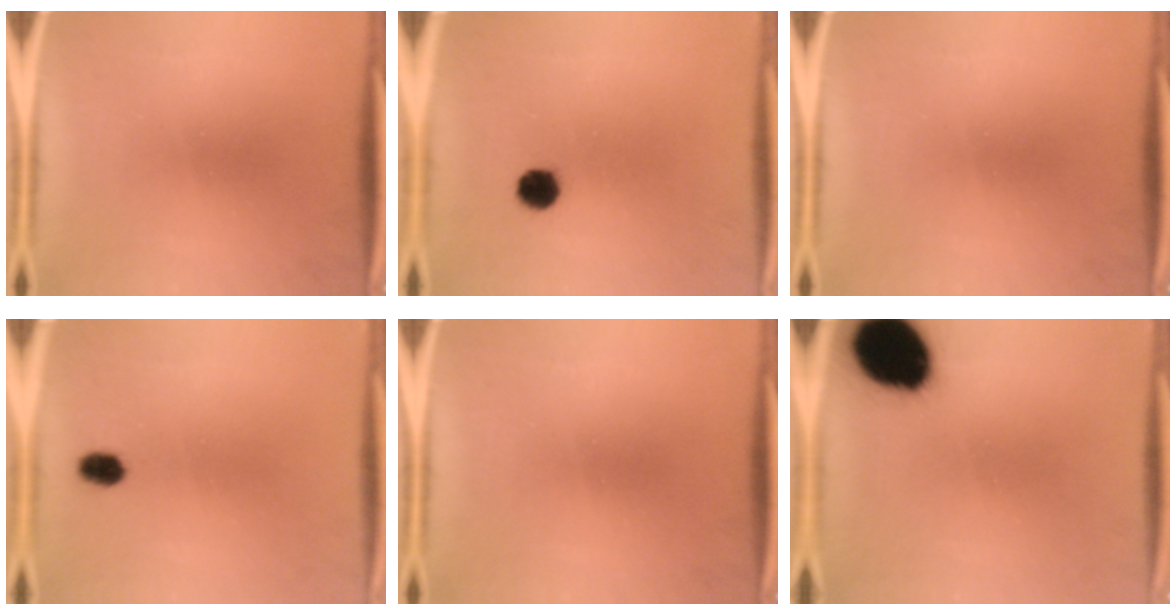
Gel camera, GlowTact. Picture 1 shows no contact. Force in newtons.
{"total": 4.0}
{"total": 0.0}
{"total": 2.7}
{"total": 0.0}
{"total": 18.9}